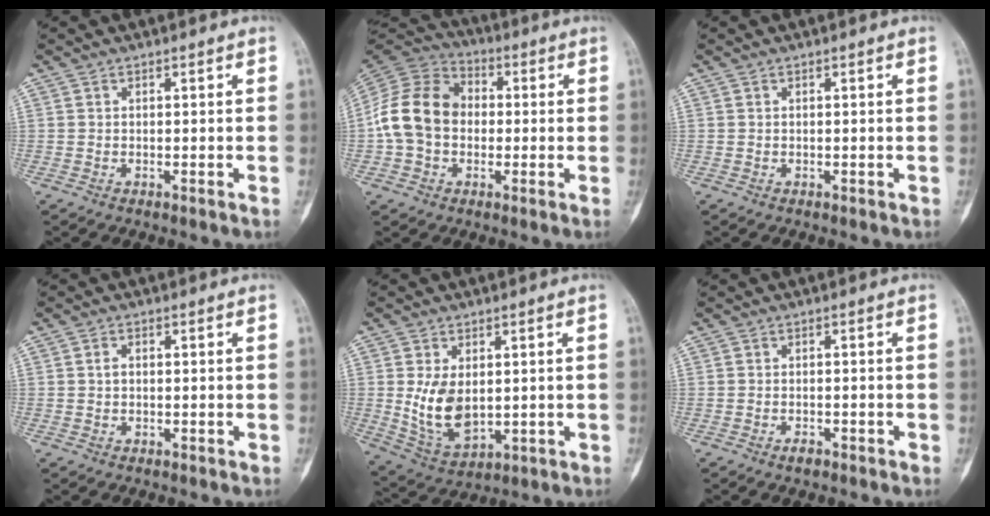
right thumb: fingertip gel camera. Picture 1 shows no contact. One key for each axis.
{"total": 15.4, "fx": -0.8, "fy": 11.9, "fz": 9.7, "tx": -0.170, "ty": 0.035, "tz": -0.023}
{"total": 0.0}
{"total": 1.6, "fx": -0.1, "fy": 1.2, "fz": 1.0, "tx": -0.014, "ty": 0.004, "tz": -0.005}
{"total": 10.3, "fx": 0.5, "fy": 6.6, "fz": 7.9, "tx": -0.128, "ty": -0.011, "tz": 0.030}
{"total": 1.8, "fx": -1.2, "fy": 0.9, "fz": 0.8, "tx": -0.012, "ty": 0.008, "tz": -0.019}